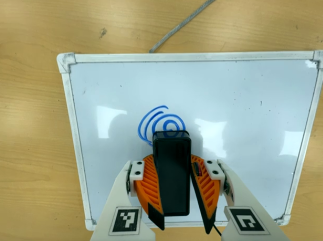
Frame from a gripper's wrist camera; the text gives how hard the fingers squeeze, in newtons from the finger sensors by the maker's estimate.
{"total": 14.5, "left": 15.3, "right": 13.7}